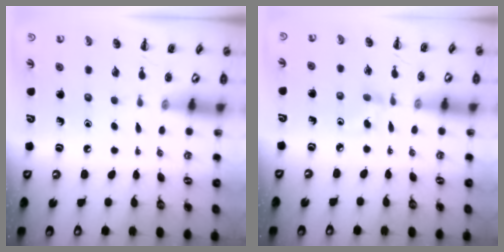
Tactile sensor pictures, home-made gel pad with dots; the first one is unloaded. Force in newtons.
{"total": 3.2, "press": 2.9, "slide": 1.3}